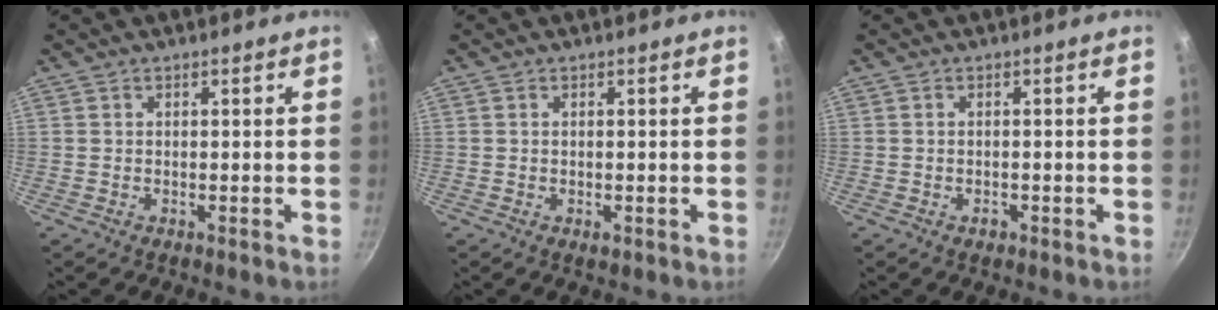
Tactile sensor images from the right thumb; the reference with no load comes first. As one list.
[{"total": 1.1, "force": [-0.3, 0.5, 0.9], "torque": [-0.013, -0.001, -0.004]}, {"total": 1.3, "force": [-0.6, 0.8, 0.8], "torque": [-0.013, 0.003, -0.008]}]